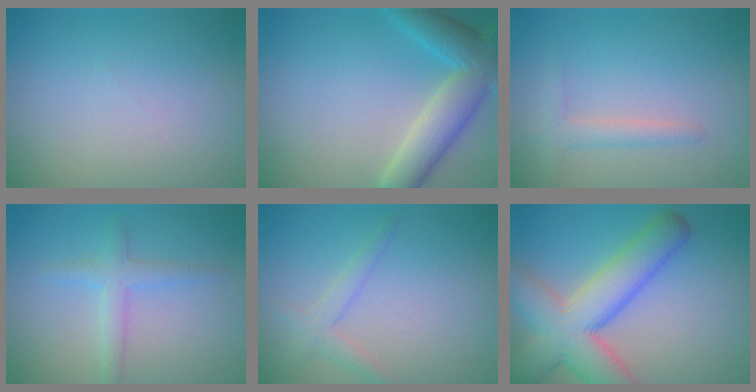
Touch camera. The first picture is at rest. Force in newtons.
{"total": 6.6, "press": 6.6, "slide": 0.4}
{"total": 1.9, "press": 1.9, "slide": 0.2}
{"total": 2.2, "press": 2.2, "slide": 0.0}
{"total": 2.0, "press": 2.0, "slide": 0.1}
{"total": 9.6, "press": 9.6, "slide": 0.5}